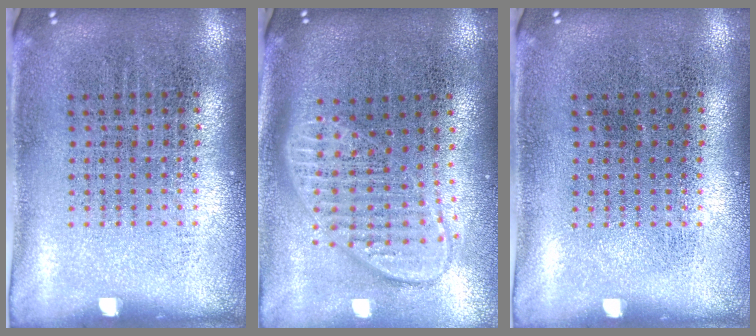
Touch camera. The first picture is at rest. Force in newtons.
{"total": 1.9, "press": 1.5, "slide": 1.1}
{"total": 0.0}